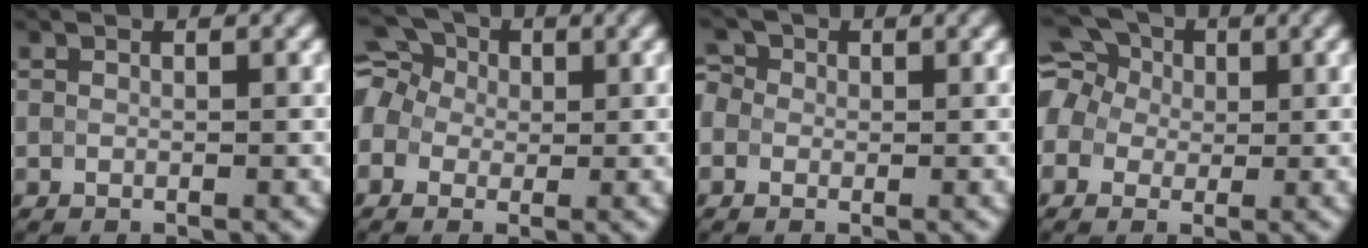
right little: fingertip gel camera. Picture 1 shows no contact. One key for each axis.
{"total": 7.8, "fx": 1.1, "fy": 6.5, "fz": 4.1, "tx": -0.083, "ty": 0.039, "tz": -0.028}
{"total": 3.4, "fx": 0.8, "fy": 3.0, "fz": 1.4, "tx": -0.017, "ty": 0.026, "tz": -0.015}
{"total": 9.0, "fx": 2.0, "fy": 7.5, "fz": 4.5, "tx": -0.093, "ty": 0.043, "tz": -0.006}